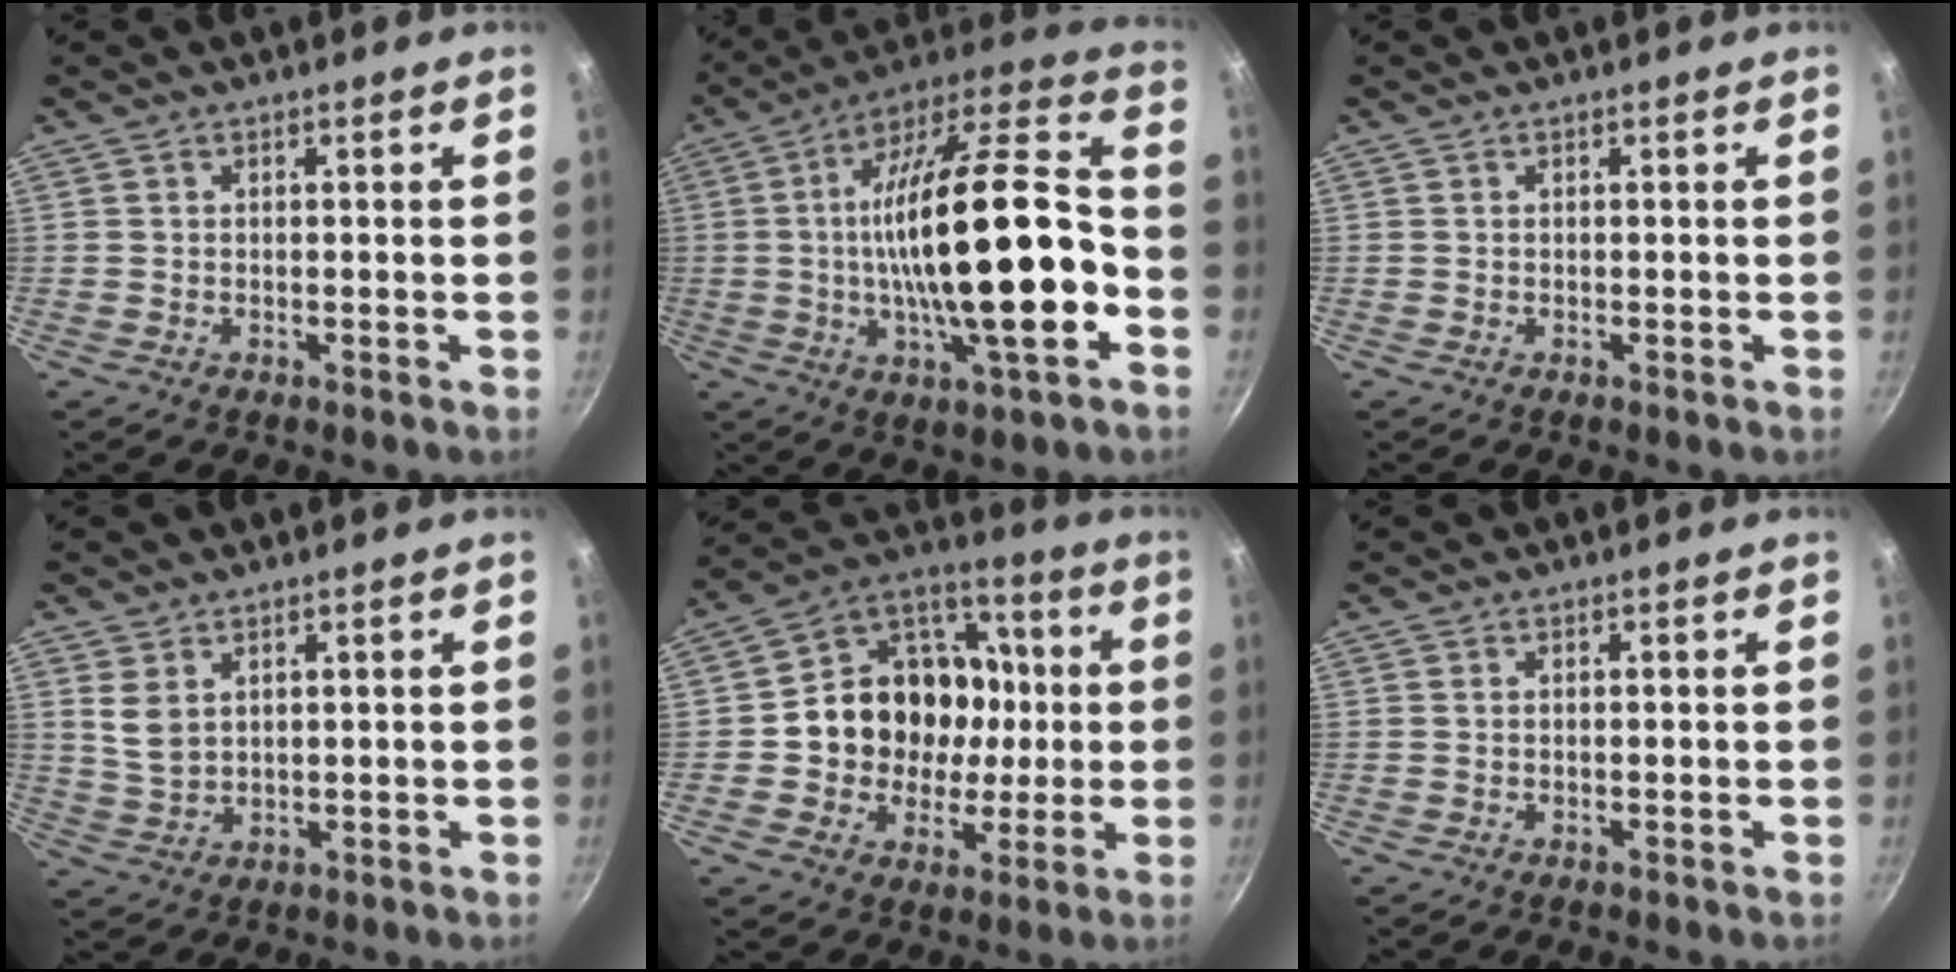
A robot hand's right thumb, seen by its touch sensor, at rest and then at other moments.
{"total": 26.3, "force": [-4.0, 7.8, 24.8], "torque": [-0.400, 0.028, -0.069]}
{"total": 0.0}
{"total": 4.6, "force": [2.0, 2.9, 2.9], "torque": [-0.049, -0.016, 0.046]}
{"total": 17.8, "force": [0.1, 15.6, 8.7], "torque": [-0.112, 0.031, -0.005]}
{"total": 0.0}